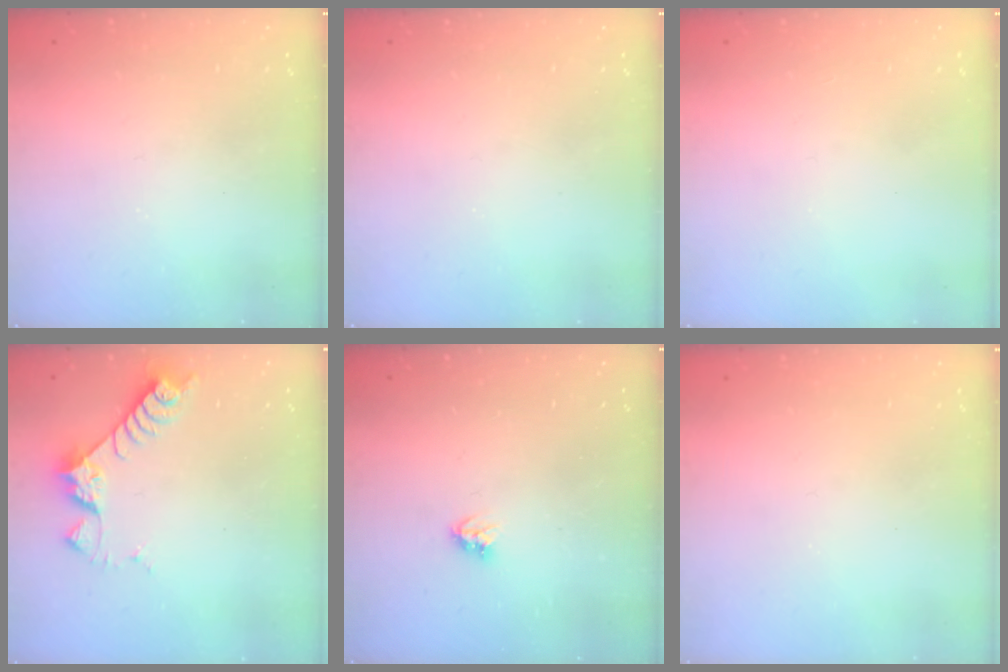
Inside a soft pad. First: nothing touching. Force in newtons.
{"total": 0.0}
{"total": 0.0}
{"total": 7.0, "press": 7.0, "slide": 0.5}
{"total": 3.6, "press": 3.6, "slide": 0.5}
{"total": 0.0}